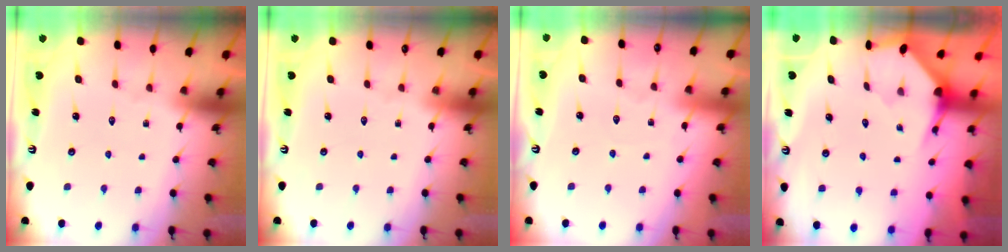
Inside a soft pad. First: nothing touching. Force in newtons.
{"total": 0.0}
{"total": 2.4, "press": 2.3, "slide": 0.2}
{"total": 3.5, "press": 3.5, "slide": 0.3}